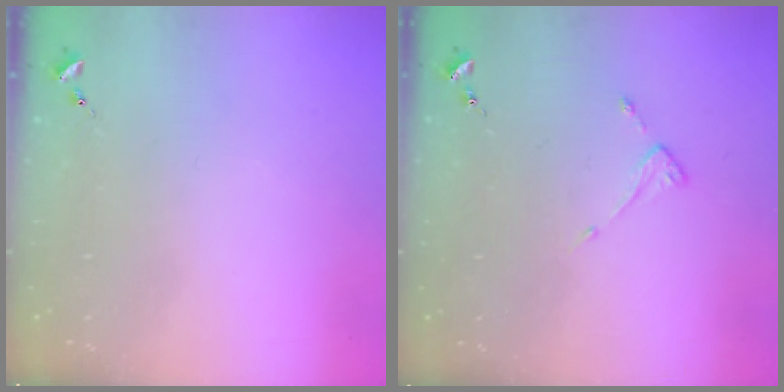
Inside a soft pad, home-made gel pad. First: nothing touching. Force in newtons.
{"total": 2.6, "press": 2.6, "slide": 0.3}